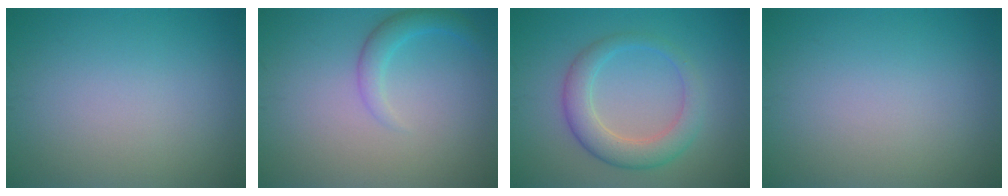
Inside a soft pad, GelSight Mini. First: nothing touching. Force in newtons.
{"total": 2.2, "press": 2.2, "slide": 0.1}
{"total": 4.3, "press": 4.3, "slide": 0.1}
{"total": 0.0}